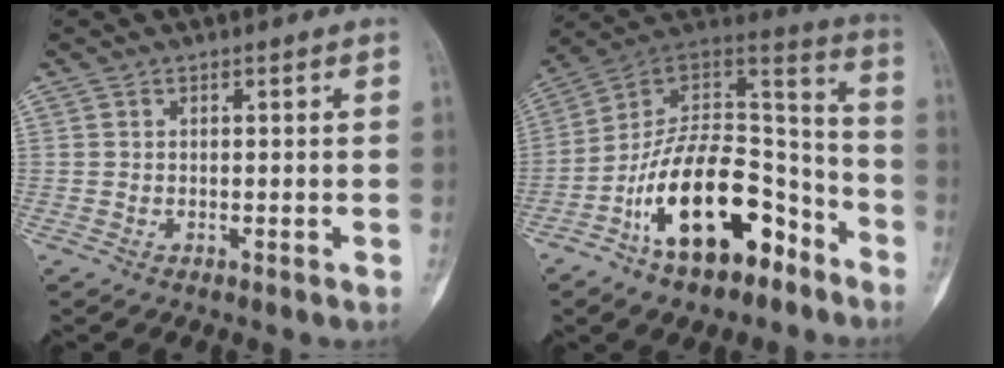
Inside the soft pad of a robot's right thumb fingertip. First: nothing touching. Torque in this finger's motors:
{"motor_torque": [2.81, 2.00, 2.12, -0.65, 0.38]}